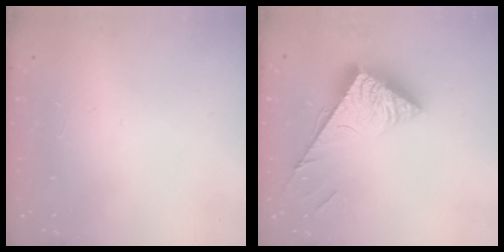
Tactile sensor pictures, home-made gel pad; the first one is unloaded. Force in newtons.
{"total": 6.3, "press": 6.3, "slide": 0.4}